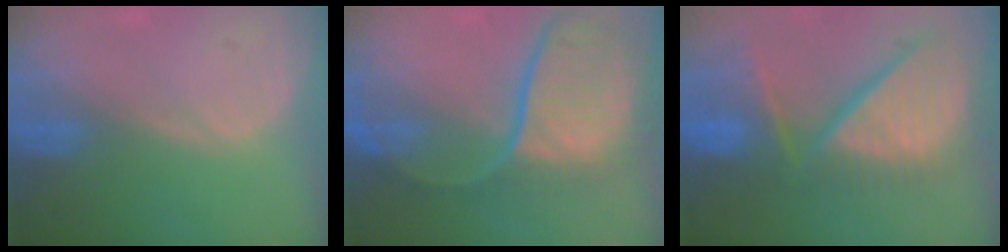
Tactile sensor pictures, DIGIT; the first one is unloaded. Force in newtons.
{"total": 12.2, "press": 9.9, "slide": 7.1}
{"total": 13.1, "press": 11.0, "slide": 7.2}